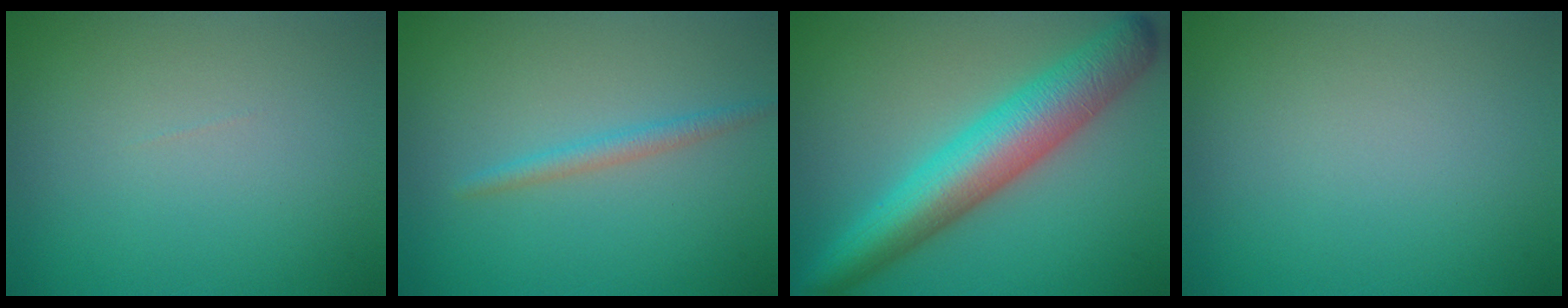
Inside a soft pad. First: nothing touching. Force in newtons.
{"total": 1.6, "press": 1.6, "slide": 0.0}
{"total": 8.4, "press": 8.4, "slide": 0.2}
{"total": 0.0}